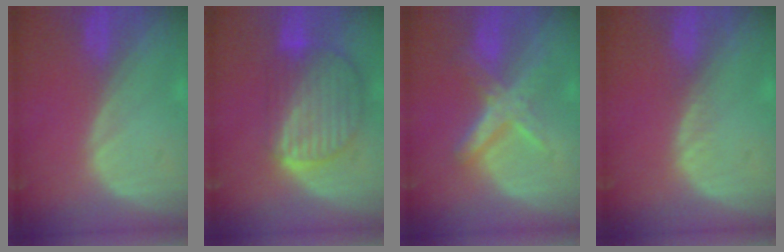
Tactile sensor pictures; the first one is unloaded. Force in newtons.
{"total": 10.0, "press": 8.5, "slide": 5.2}
{"total": 7.0, "press": 6.1, "slide": 3.4}
{"total": 0.9, "press": 0.9, "slide": 0.2}